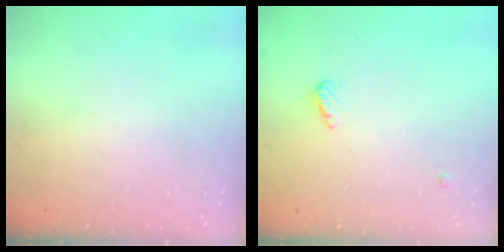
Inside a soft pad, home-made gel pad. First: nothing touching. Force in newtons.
{"total": 5.2, "press": 5.1, "slide": 1.0}